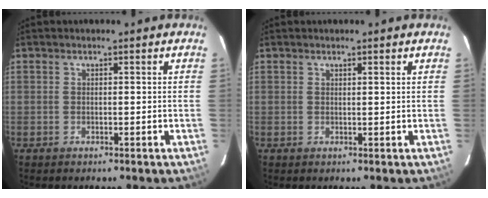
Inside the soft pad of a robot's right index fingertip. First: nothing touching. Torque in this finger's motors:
{"motor_torque": [-0.10, 0.00, -0.03, 0.00]}